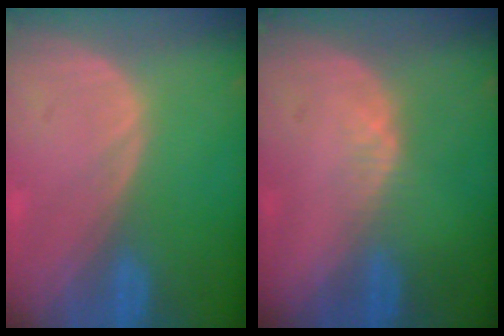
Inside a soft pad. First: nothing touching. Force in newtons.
{"total": 1.4, "press": 1.2, "slide": 0.7}